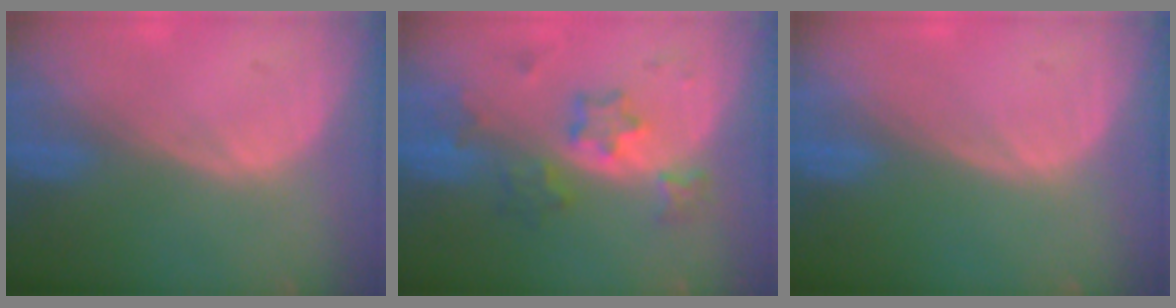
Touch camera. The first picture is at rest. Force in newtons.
{"total": 6.0, "press": 6.0, "slide": 0.6}
{"total": 0.0}